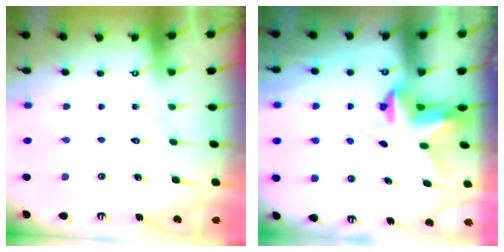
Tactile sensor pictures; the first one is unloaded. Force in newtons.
{"total": 4.8, "press": 4.8, "slide": 0.4}